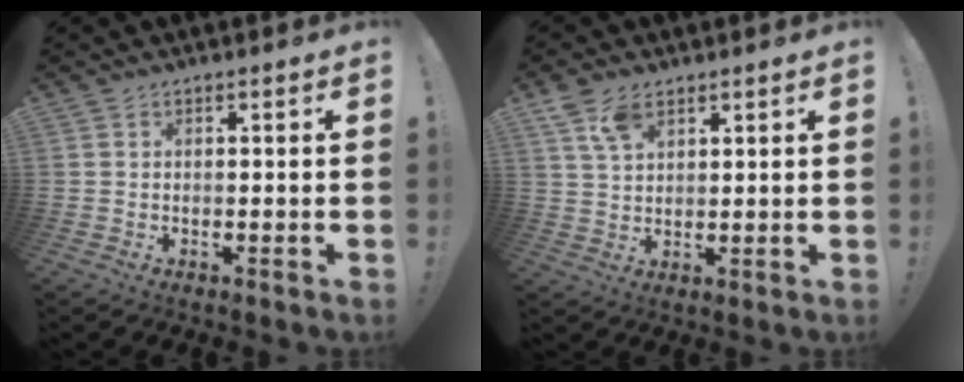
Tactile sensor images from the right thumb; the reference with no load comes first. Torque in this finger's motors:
{"motor_torque": [1.38, 1.43, 0.24, -0.10, 0.08]}